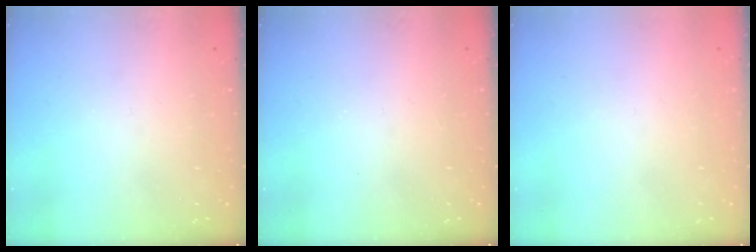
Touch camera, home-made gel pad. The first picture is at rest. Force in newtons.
{"total": 3.8, "press": 3.8, "slide": 0.4}
{"total": 1.8, "press": 1.7, "slide": 0.1}